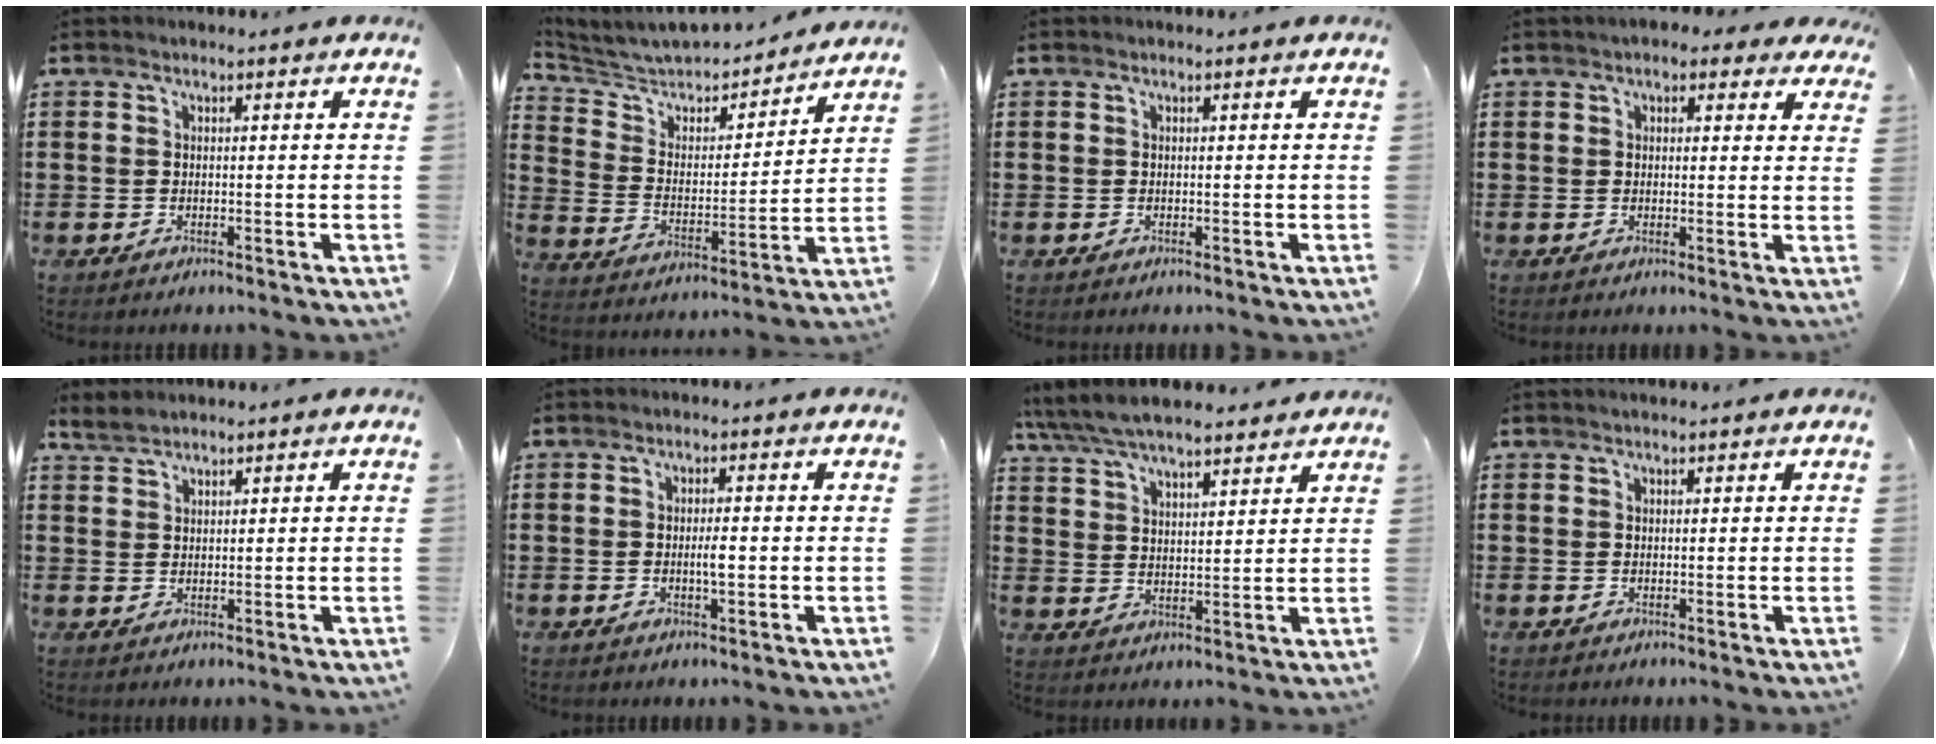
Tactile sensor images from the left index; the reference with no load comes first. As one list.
[{"total": 4.5, "force": [4.3, 1.4, 0.7], "torque": [-0.044, -0.036, 0.064]}, {"total": 0.0}, {"total": 2.8, "force": [2.2, 1.3, 1.2], "torque": [-0.024, 0.001, 0.037]}, {"total": 2.0, "force": [1.9, 0.5, 0.5], "torque": [-0.014, 0.004, 0.037]}, {"total": 2.3, "force": [-0.3, 0.4, 2.2], "torque": [-0.042, 0.000, -0.005]}, {"total": 6.6, "force": [6.1, 1.6, 2.0], "torque": [-0.063, -0.020, 0.111]}, {"total": 0.5, "force": [0.5, 0.0, 0.2], "torque": [-0.004, 0.000, 0.010]}]